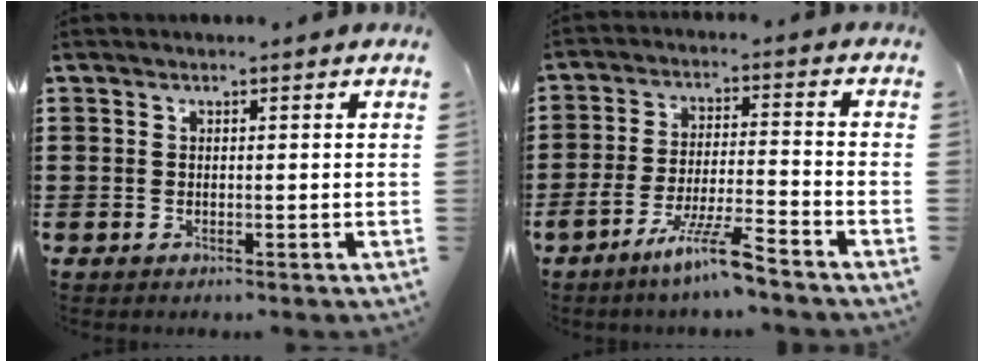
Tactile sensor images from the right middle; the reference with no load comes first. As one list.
[{"total": 7.9, "force": [-6.0, -0.1, 5.1], "torque": [-0.107, -0.011, -0.118]}]